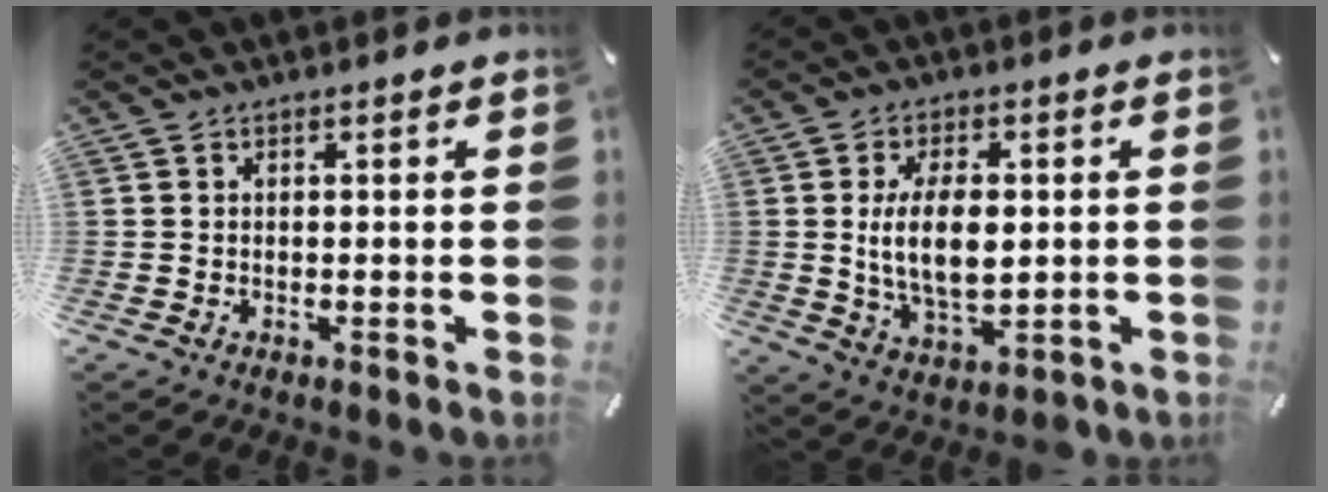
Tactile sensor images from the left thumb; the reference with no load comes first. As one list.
[{"total": 11.2, "force": [0.5, 6.1, 9.4], "torque": [-0.188, -0.001, 0.005]}]